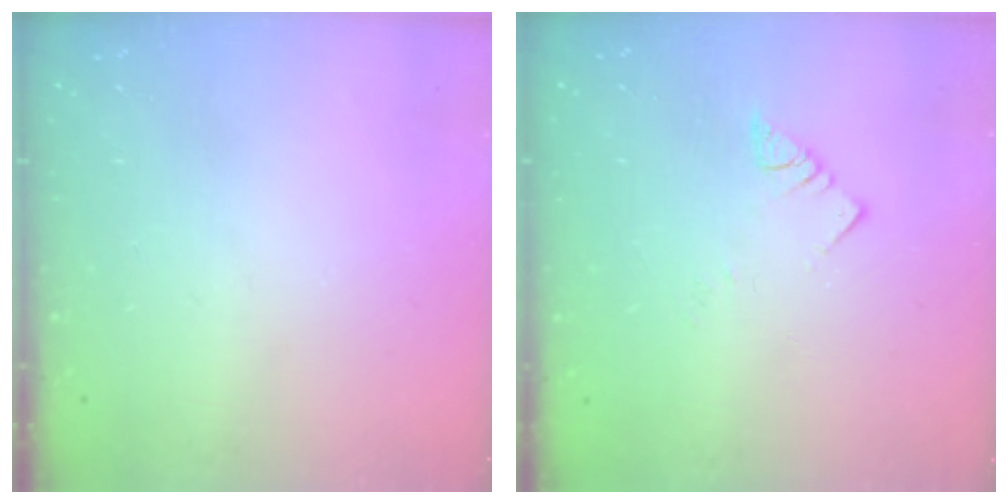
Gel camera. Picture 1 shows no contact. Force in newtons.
{"total": 3.3, "press": 3.3, "slide": 0.3}